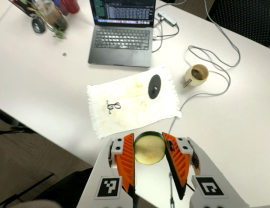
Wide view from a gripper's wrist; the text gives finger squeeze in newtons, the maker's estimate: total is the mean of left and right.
{"total": 9.2, "left": 8.9, "right": 9.4}